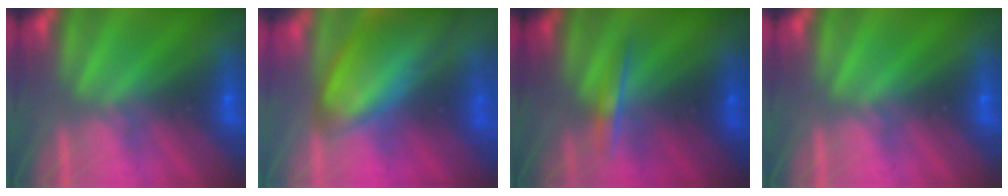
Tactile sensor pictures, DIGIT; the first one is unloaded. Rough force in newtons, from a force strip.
{"total": 7.7}
{"total": 1.6}
{"total": 0.0}